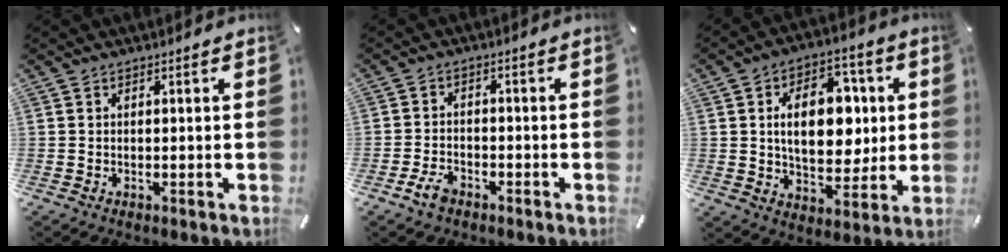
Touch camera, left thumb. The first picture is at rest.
{"total": 4.2, "force": [-2.8, 2.3, 2.1], "torque": [-0.053, 0.007, -0.055]}
{"total": 16.4, "force": [2.3, 10.8, 12.2], "torque": [-0.185, 0.001, 0.038]}